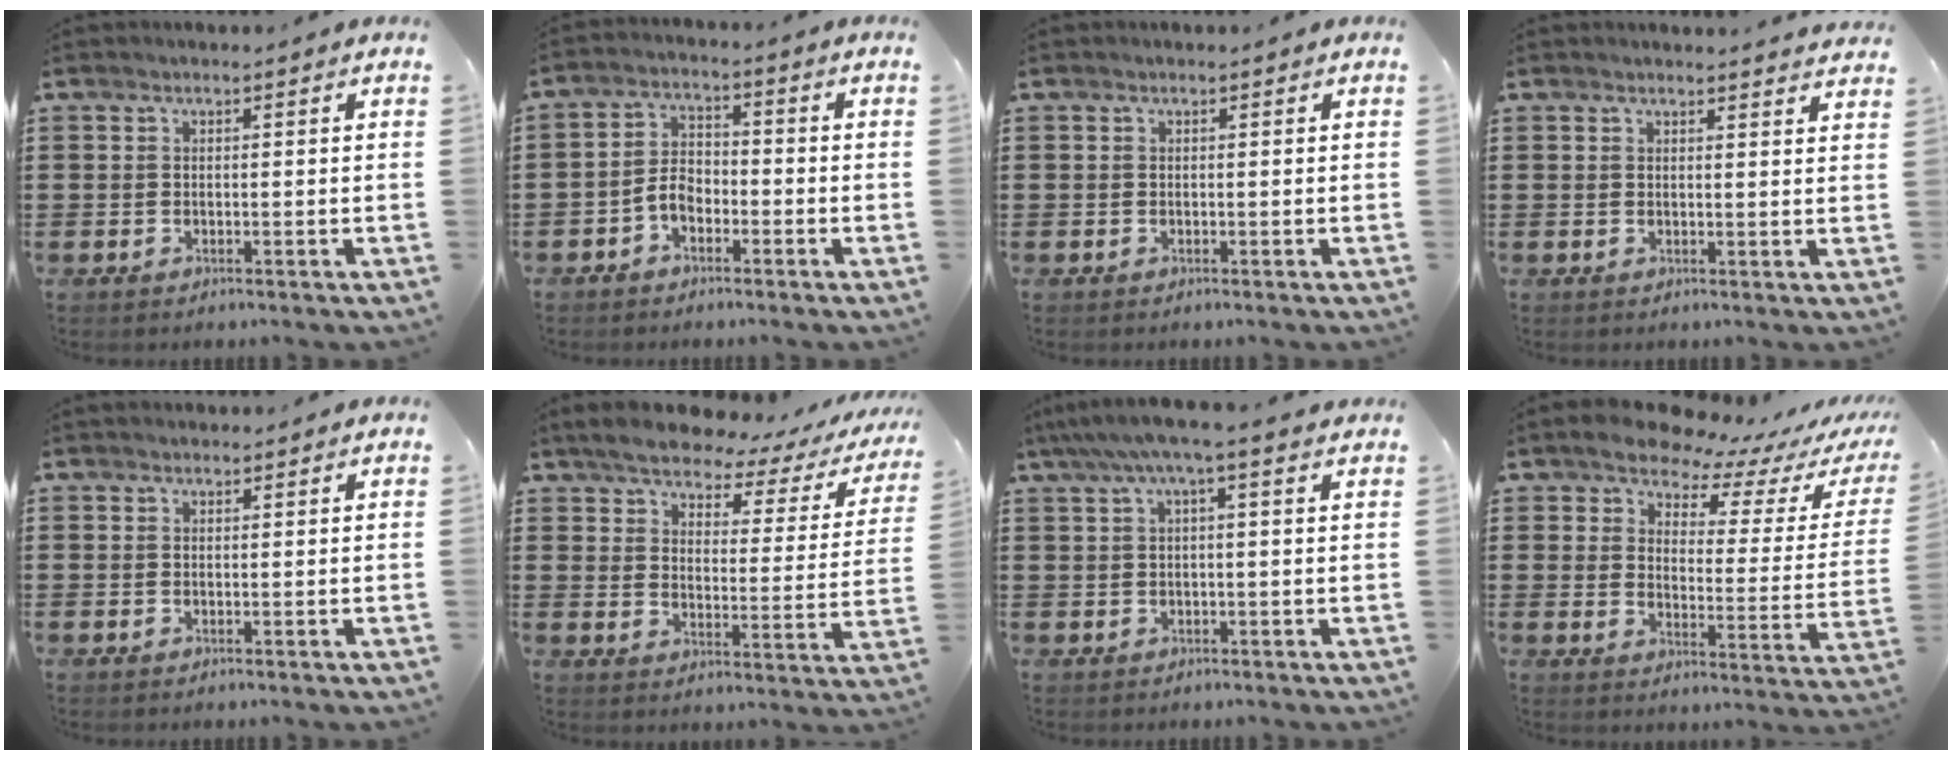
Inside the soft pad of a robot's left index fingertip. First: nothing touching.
{"total": 4.0, "force": [-2.2, 2.3, 2.5], "torque": [-0.060, 0.006, -0.047]}
{"total": 0.0}
{"total": 1.9, "force": [1.9, -0.1, 0.3], "torque": [-0.002, -0.006, 0.035]}
{"total": 0.6, "force": [0.6, 0.2, 0.0], "torque": [-0.002, 0.001, 0.013]}
{"total": 5.0, "force": [4.6, 1.0, 1.7], "torque": [-0.061, -0.026, 0.075]}
{"total": 3.6, "force": [1.6, 0.2, 3.2], "torque": [-0.066, 0.002, 0.025]}
{"total": 7.3, "force": [6.8, 1.7, 1.9], "torque": [-0.062, -0.051, 0.116]}